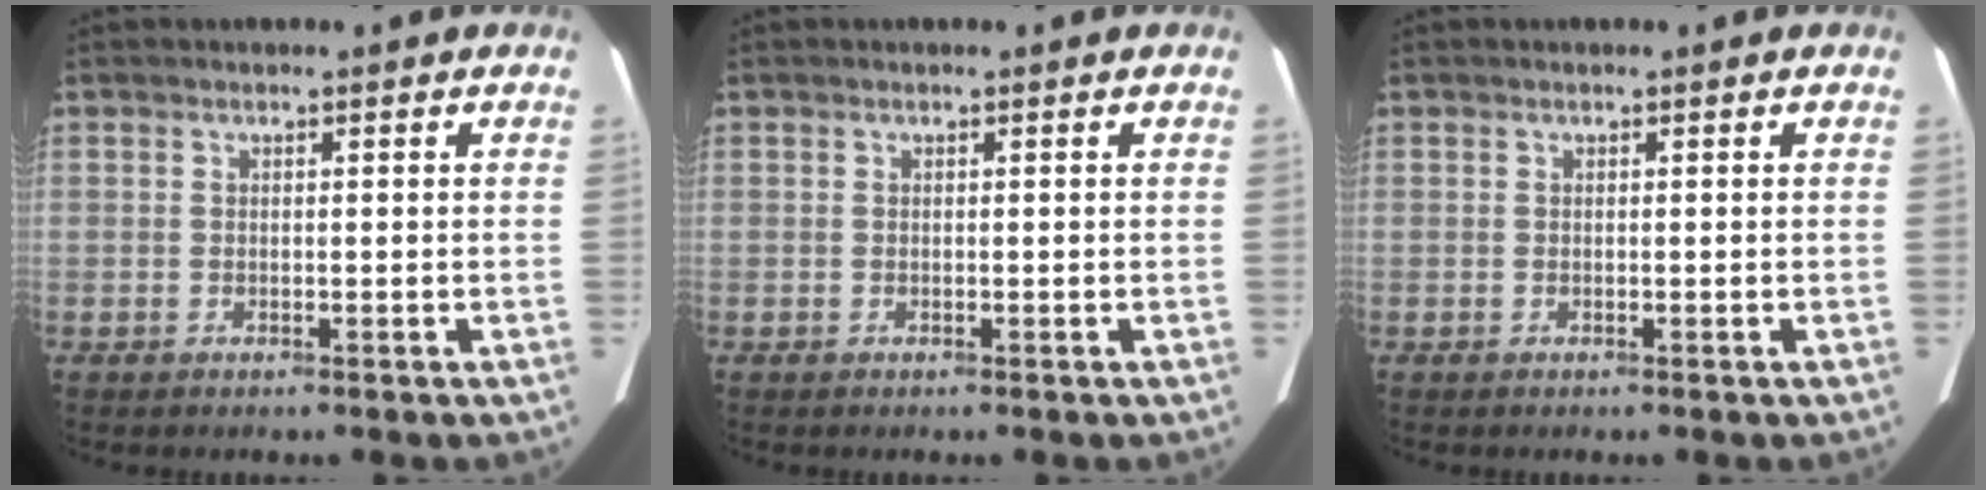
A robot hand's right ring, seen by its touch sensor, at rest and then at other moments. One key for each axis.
{"total": 0.0}
{"total": 0.0}